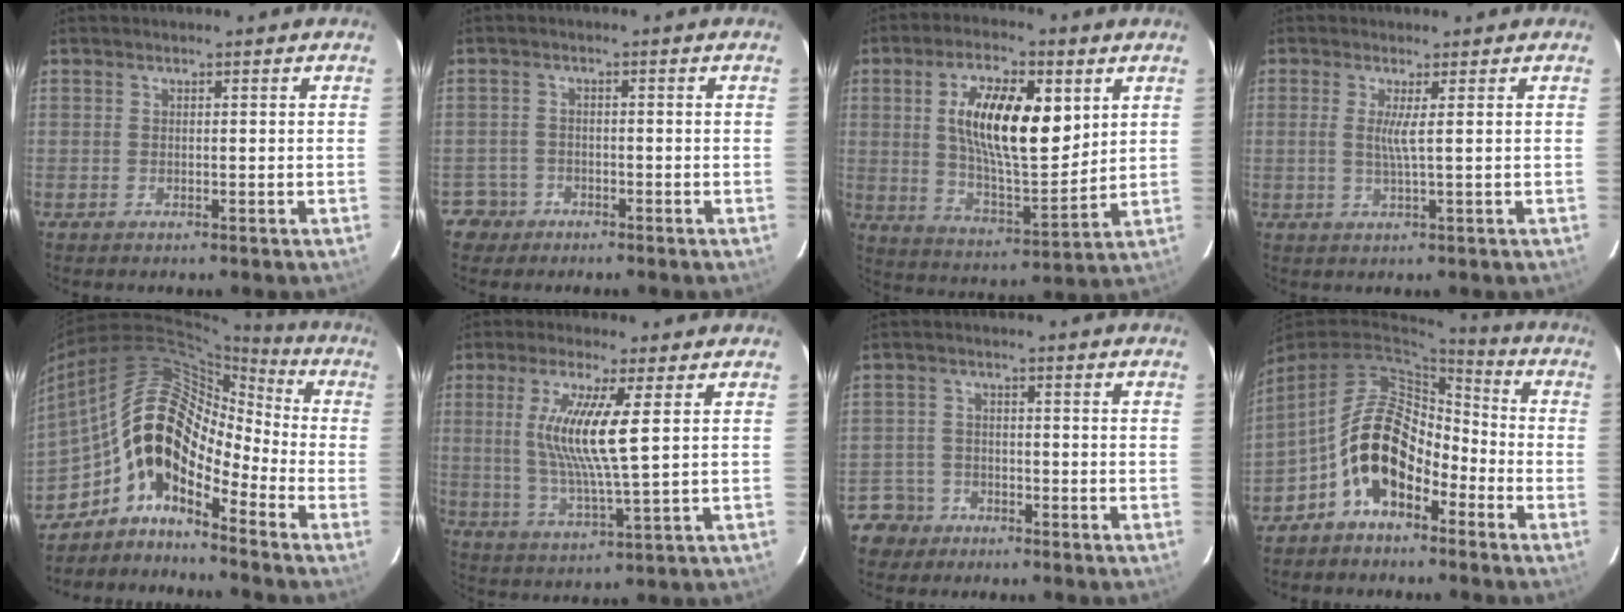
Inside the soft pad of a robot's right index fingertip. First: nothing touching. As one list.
[{"total": 4.1, "force": [-2.1, 3.5, -0.2], "torque": [-0.009, 0.025, -0.037]}, {"total": 16.6, "force": [4.8, 6.3, 14.6], "torque": [-0.255, 0.003, 0.088]}, {"total": 2.7, "force": [0.5, -0.6, 2.6], "torque": [-0.050, -0.006, 0.008]}, {"total": 13.0, "force": [-6.6, 6.5, 9.1], "torque": [-0.132, 0.019, -0.143]}, {"total": 11.0, "force": [2.6, 0.6, 10.7], "torque": [-0.208, -0.011, 0.055]}, {"total": 5.4, "force": [-3.4, 4.2, 0.0], "torque": [-0.011, 0.025, -0.066]}, {"total": 11.1, "force": [-6.2, 6.0, 7.0], "torque": [-0.128, 0.024, -0.105]}]